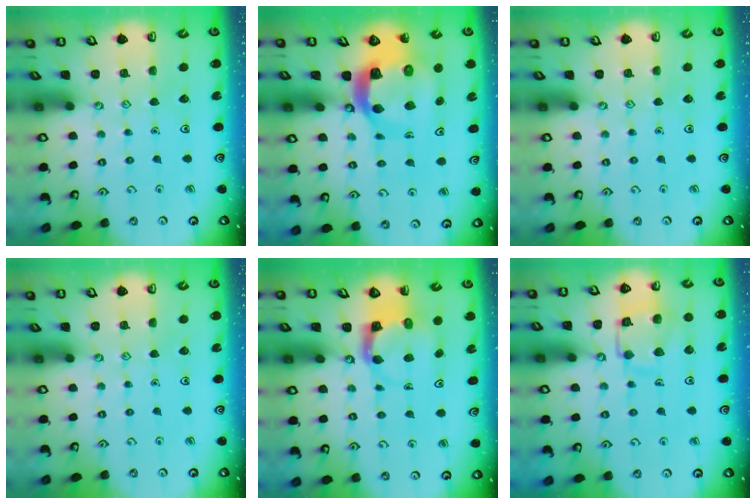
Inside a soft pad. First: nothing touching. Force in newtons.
{"total": 10.2, "press": 10.1, "slide": 1.3}
{"total": 0.0}
{"total": 0.0}
{"total": 3.9, "press": 3.9, "slide": 0.4}
{"total": 12.8, "press": 12.7, "slide": 1.3}